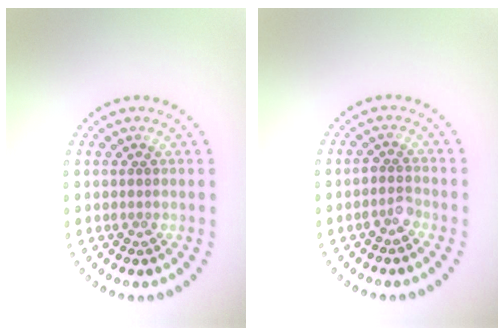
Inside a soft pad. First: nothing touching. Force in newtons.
{"total": 1.5, "press": 1.3, "slide": 0.8}